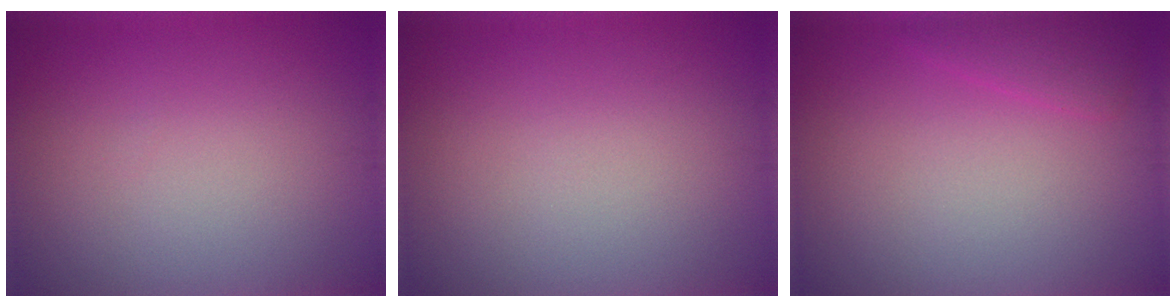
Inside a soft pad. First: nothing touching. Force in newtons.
{"total": 0.0}
{"total": 1.7, "press": 1.7, "slide": 0.2}